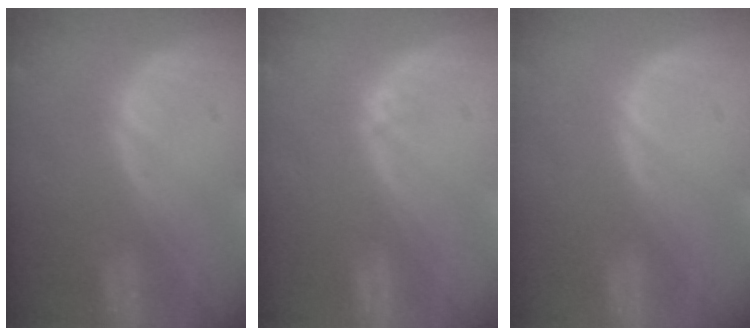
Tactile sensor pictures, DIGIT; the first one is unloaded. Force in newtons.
{"total": 0.7, "press": 0.6, "slide": 0.3}
{"total": 0.0}